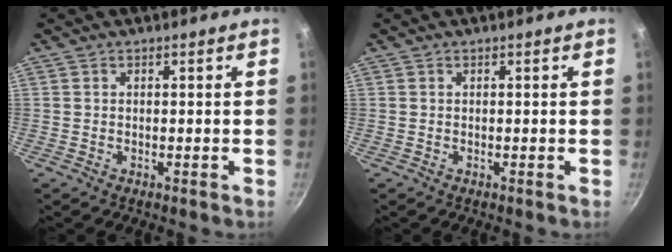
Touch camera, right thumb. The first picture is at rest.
{"total": 0.0}